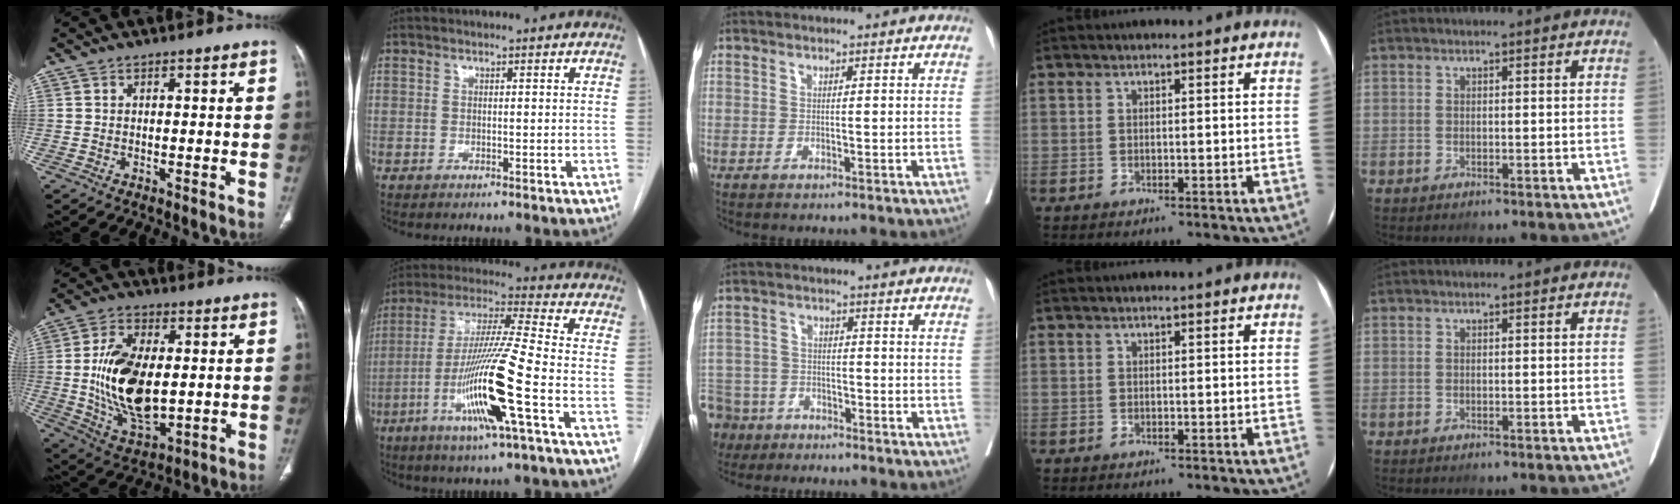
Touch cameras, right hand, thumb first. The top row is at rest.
{"thumb": {"total": 17.2, "force": [0.3, 9.2, 14.5], "torque": [-0.261, -0.012, 0.017]}, "index": {"total": 16.1, "force": [-5.6, -0.7, 15.1], "torque": [-0.300, -0.013, -0.109]}, "middle": {"total": 12.5, "force": [-9.3, 7.8, 3.0], "torque": [-0.111, -0.002, -0.159]}}